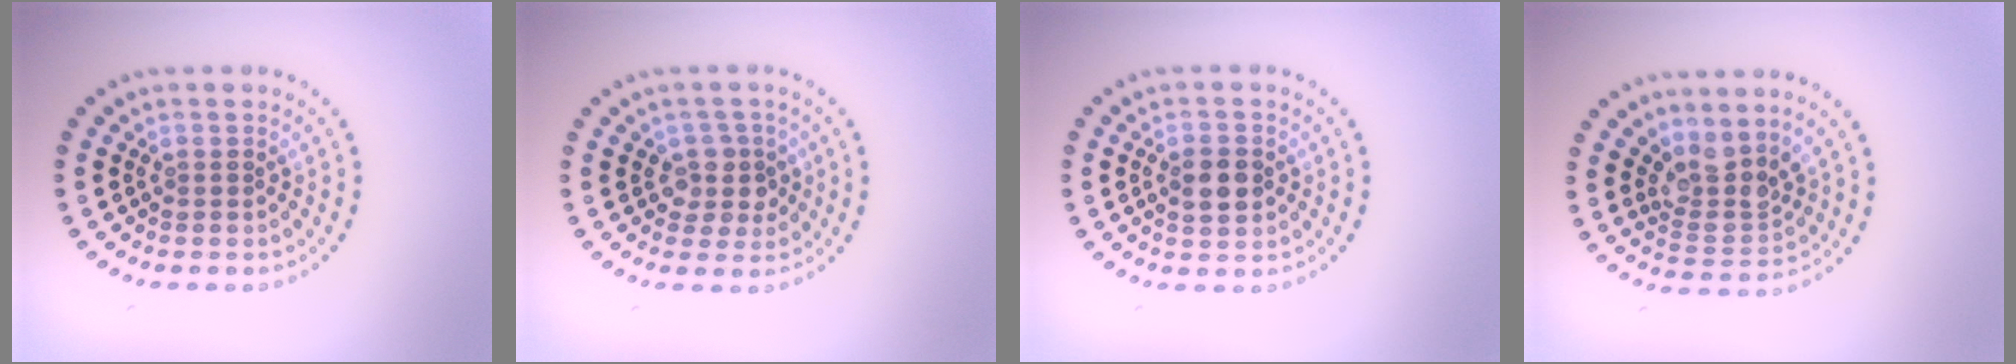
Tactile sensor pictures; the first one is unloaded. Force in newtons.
{"total": 2.8, "press": 2.4, "slide": 1.5}
{"total": 3.0, "press": 3.0, "slide": 0.1}
{"total": 3.4, "press": 2.6, "slide": 2.2}